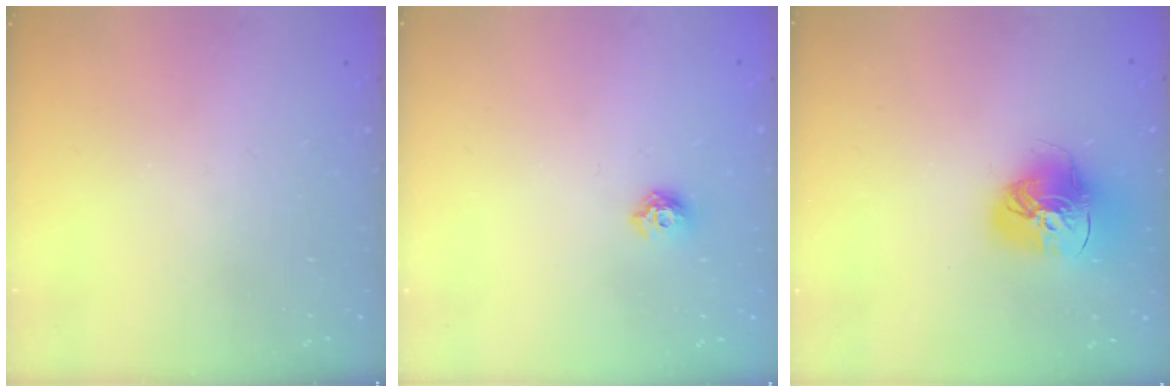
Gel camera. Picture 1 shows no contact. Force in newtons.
{"total": 7.3, "press": 7.2, "slide": 0.8}
{"total": 15.6, "press": 15.5, "slide": 1.7}